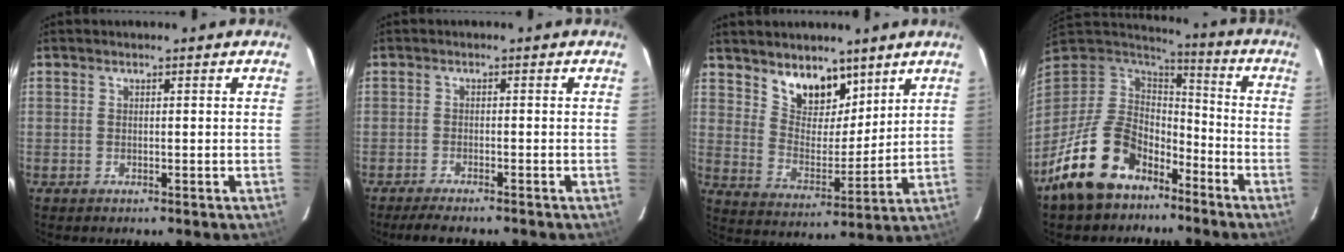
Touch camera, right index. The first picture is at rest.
{"total": 5.3, "force": [-4.6, 0.6, 2.5], "torque": [-0.058, -0.015, -0.077]}
{"total": 10.6, "force": [7.6, 5.5, 4.8], "torque": [-0.081, -0.001, 0.142]}
{"total": 17.0, "force": [-10.7, 10.6, 7.8], "torque": [-0.180, 0.006, -0.169]}